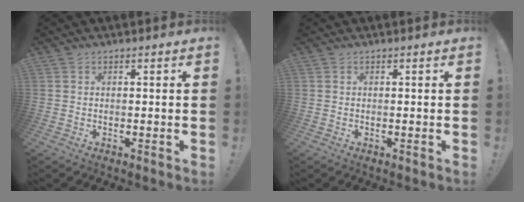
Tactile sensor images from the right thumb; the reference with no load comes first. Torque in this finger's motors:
{"motor_torque": [0.00, 0.00, 0.00, 0.00, 0.00]}